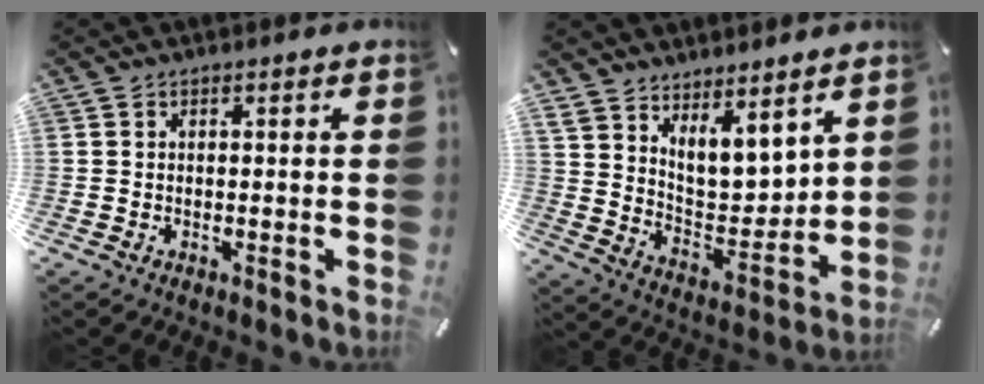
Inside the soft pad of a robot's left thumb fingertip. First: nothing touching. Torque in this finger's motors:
{"motor_torque": [1.25, 0.55, 0.30, -0.31, 0.25]}